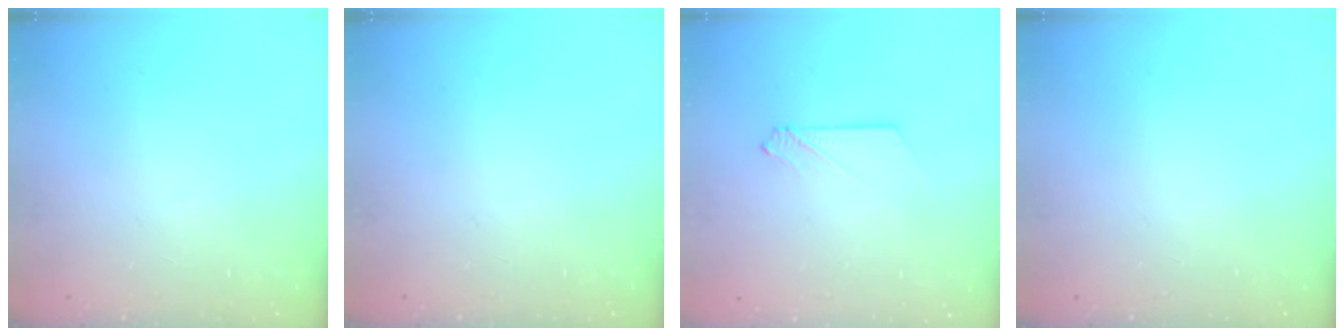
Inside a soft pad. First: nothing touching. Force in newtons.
{"total": 0.0}
{"total": 2.7, "press": 2.7, "slide": 0.3}
{"total": 0.0}